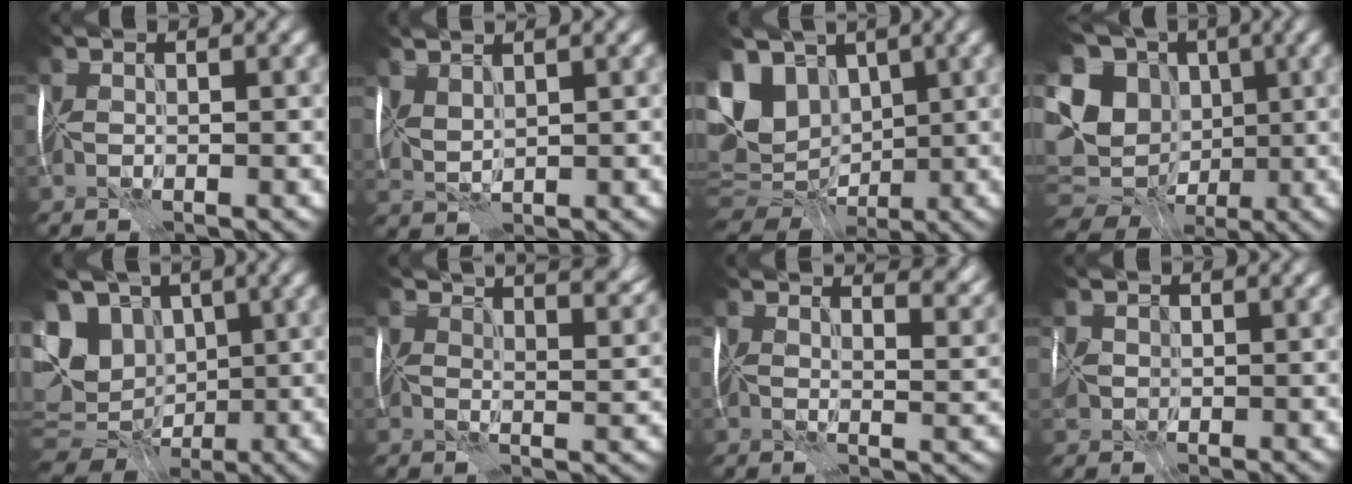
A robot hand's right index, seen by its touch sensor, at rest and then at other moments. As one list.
[{"total": 2.3, "force": [1.3, 0.8, 1.7], "torque": [-0.045, 0.010, 0.024]}, {"total": 10.9, "force": [1.5, 7.9, 7.3], "torque": [-0.172, -0.005, 0.030]}, {"total": 13.5, "force": [-0.5, 11.0, 7.8], "torque": [-0.177, -0.006, 0.000]}, {"total": 11.5, "force": [0.4, 8.7, 7.6], "torque": [-0.151, 0.000, 0.017]}, {"total": 7.4, "force": [6.0, 2.0, 3.8], "torque": [-0.045, 0.011, 0.055]}, {"total": 8.7, "force": [6.8, 2.3, 4.8], "torque": [-0.048, 0.023, 0.058]}, {"total": 1.6, "force": [0.4, 1.3, 0.9], "torque": [-0.032, 0.005, 0.005]}]